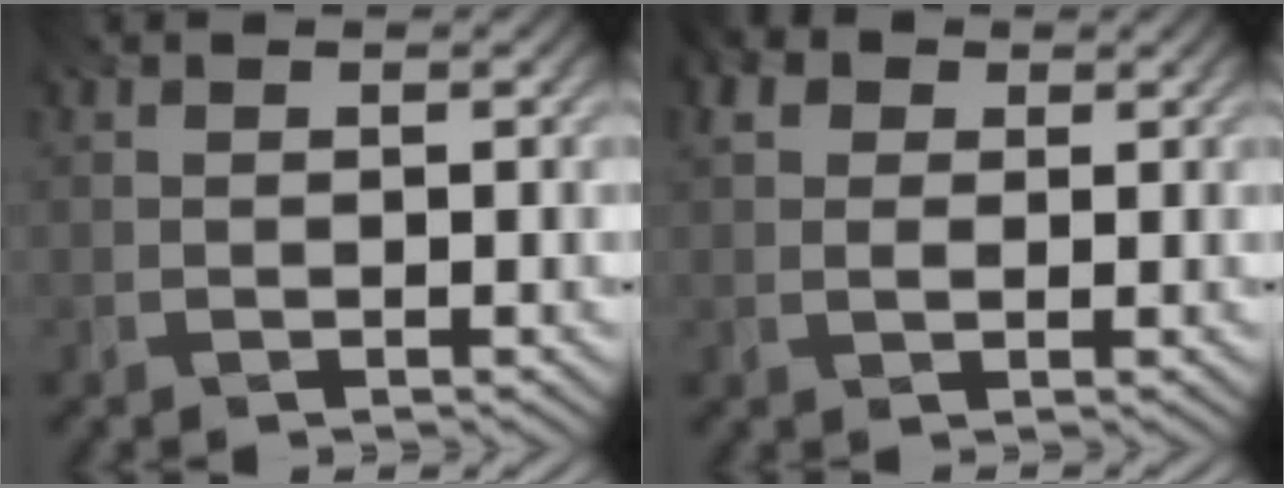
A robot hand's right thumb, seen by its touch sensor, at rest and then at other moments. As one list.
[{"total": 3.2, "force": [0.8, 2.5, 1.9], "torque": [-0.043, 0.002, 0.010]}]